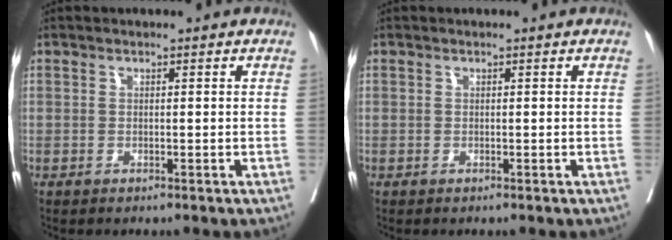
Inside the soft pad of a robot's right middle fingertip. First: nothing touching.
{"total": 0.0}